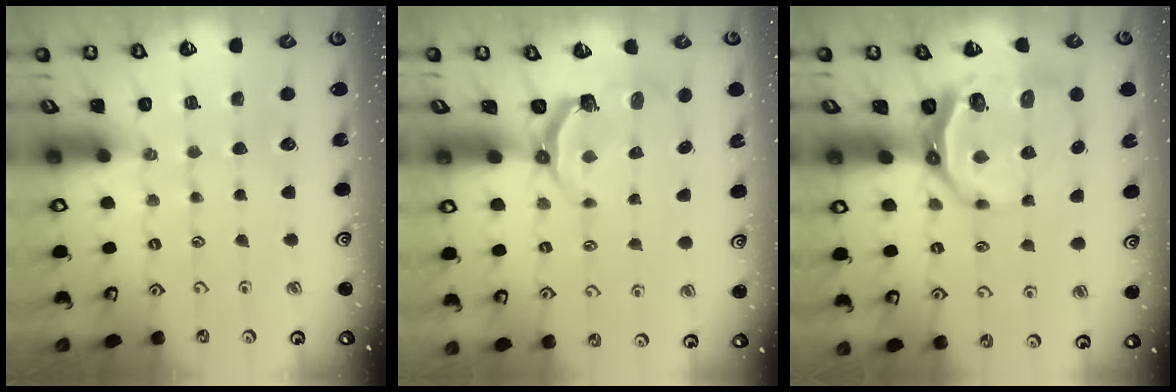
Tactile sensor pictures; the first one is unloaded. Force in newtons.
{"total": 5.1, "press": 3.6, "slide": 3.6}
{"total": 9.4, "press": 8.6, "slide": 3.6}